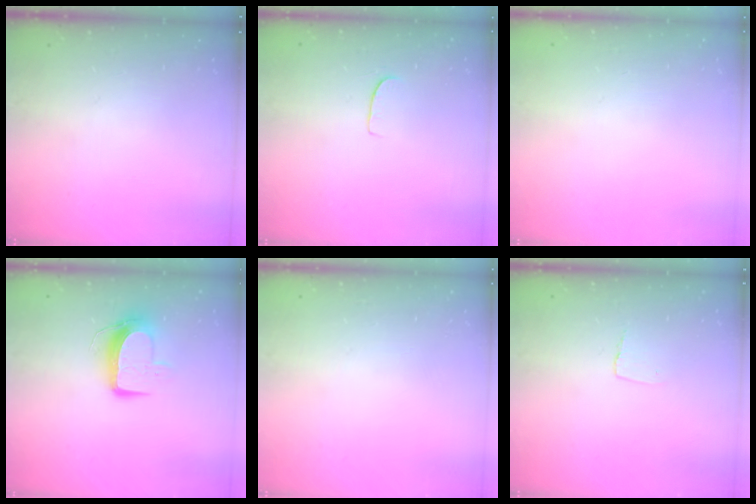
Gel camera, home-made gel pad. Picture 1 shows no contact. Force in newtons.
{"total": 5.8, "press": 5.8, "slide": 0.3}
{"total": 0.0}
{"total": 9.7, "press": 9.7, "slide": 0.6}
{"total": 0.0}
{"total": 4.1, "press": 4.1, "slide": 0.2}